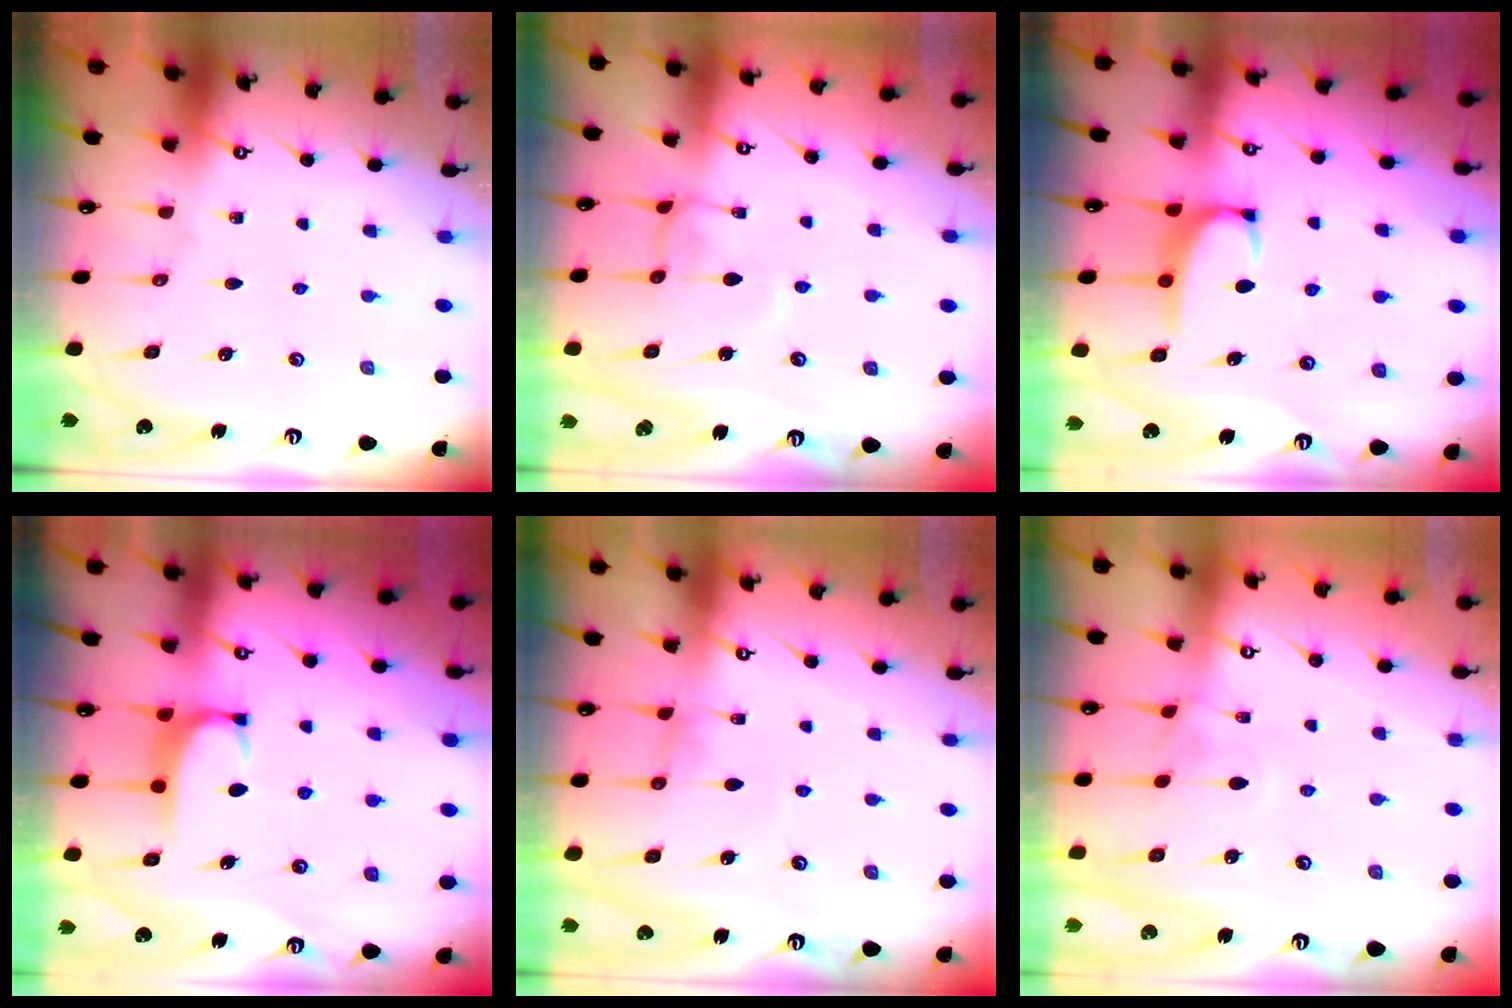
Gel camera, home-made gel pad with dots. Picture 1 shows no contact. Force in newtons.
{"total": 0.8, "press": 0.7, "slide": 0.3}
{"total": 2.4, "press": 2.3, "slide": 0.6}
{"total": 1.7, "press": 1.6, "slide": 0.6}
{"total": 1.0, "press": 0.9, "slide": 0.4}
{"total": 1.6, "press": 1.4, "slide": 0.7}